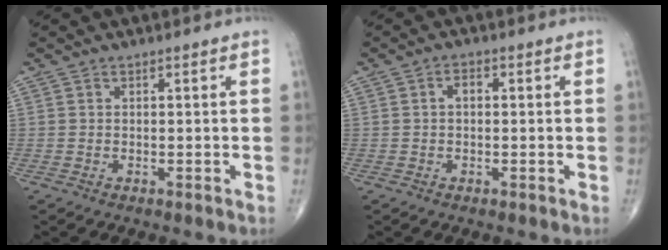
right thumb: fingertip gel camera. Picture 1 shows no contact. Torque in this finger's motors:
{"motor_torque": [0.49, 0.61, 0.53, 0.06, -0.07]}